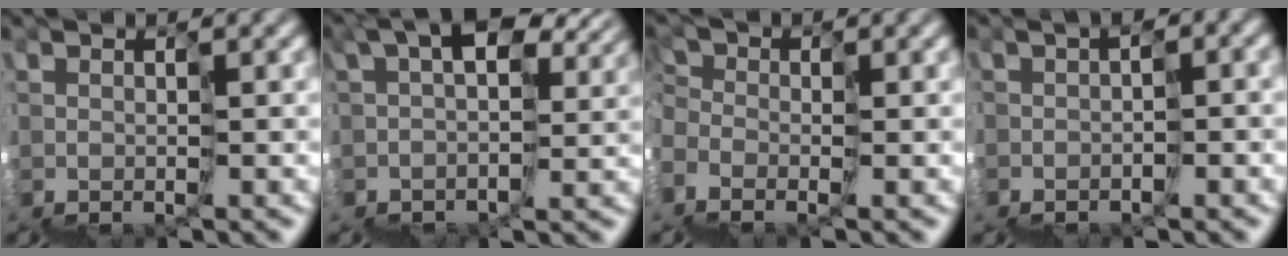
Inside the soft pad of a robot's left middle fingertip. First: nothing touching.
{"total": 5.6, "force": [3.6, 2.4, 3.5], "torque": [-0.055, 0.016, 0.063]}
{"total": 1.3, "force": [-0.6, -0.7, -0.9], "torque": [0.013, 0.016, -0.023]}
{"total": 2.7, "force": [-2.1, 0.6, 1.5], "torque": [-0.017, -0.004, -0.026]}